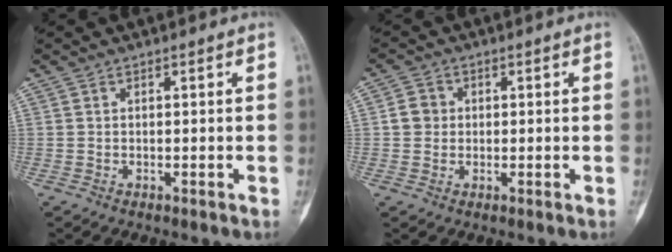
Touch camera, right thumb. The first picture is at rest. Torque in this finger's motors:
{"motor_torque": [0.16, 0.24, 0.10, -0.31, -0.01]}